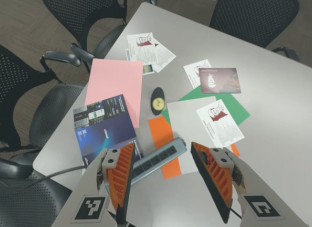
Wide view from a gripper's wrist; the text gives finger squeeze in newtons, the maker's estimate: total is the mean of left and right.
{"total": 0.0}